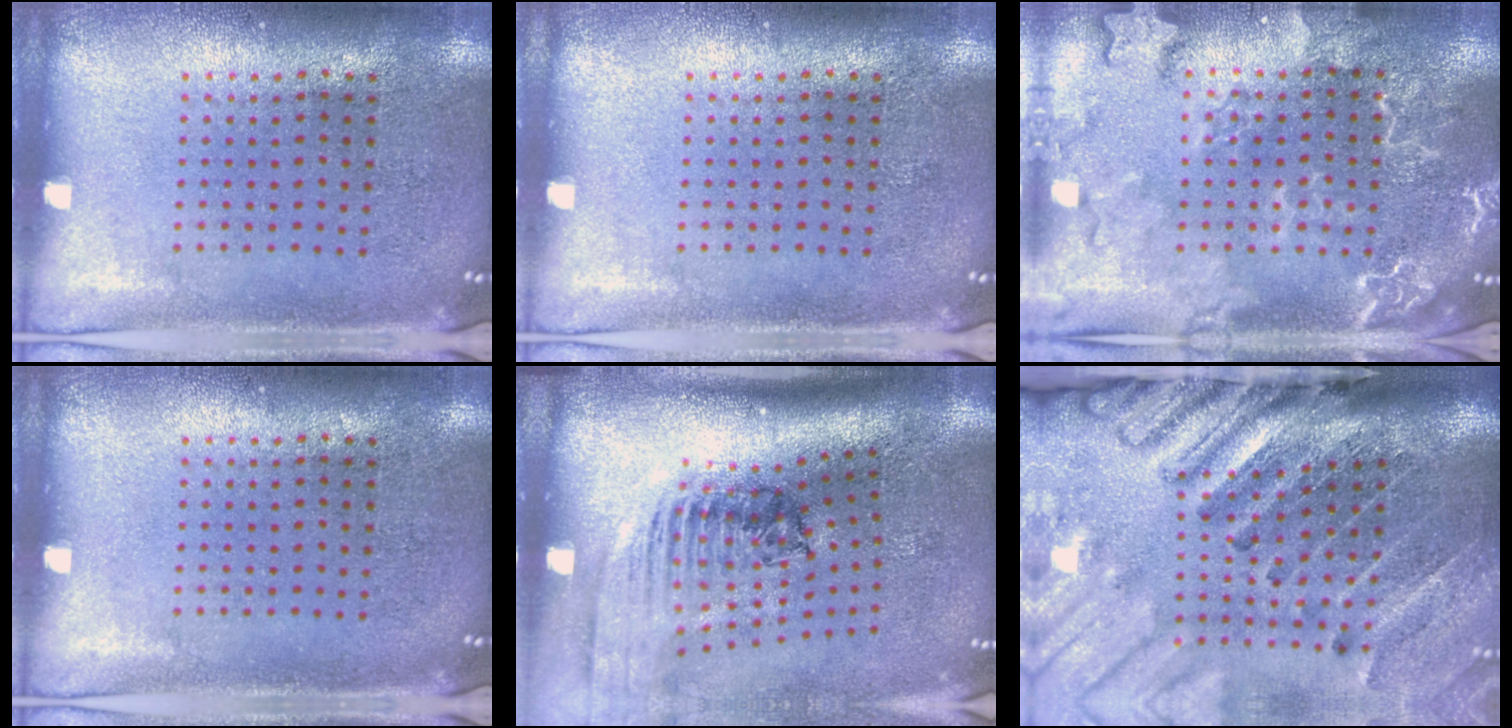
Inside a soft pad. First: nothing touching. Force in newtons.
{"total": 0.0}
{"total": 2.4, "press": 2.3, "slide": 0.5}
{"total": 0.0}
{"total": 2.5, "press": 1.8, "slide": 1.8}
{"total": 4.5, "press": 3.4, "slide": 3.0}